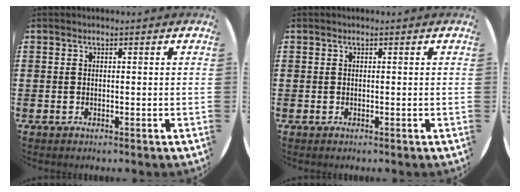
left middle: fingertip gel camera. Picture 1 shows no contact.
{"total": 0.0}